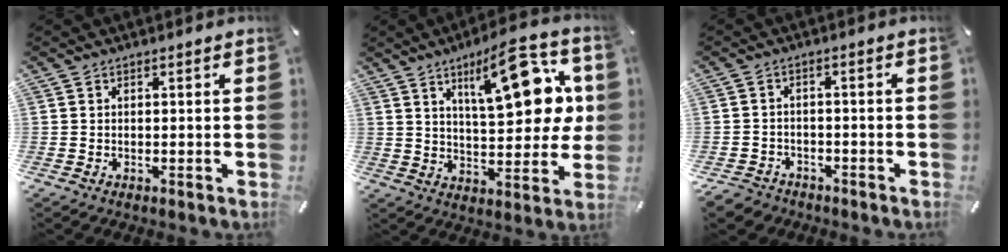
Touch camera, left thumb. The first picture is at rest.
{"total": 19.3, "force": [8.4, 7.8, 15.6], "torque": [-0.208, -0.039, 0.128]}
{"total": 3.8, "force": [-2.8, 2.5, 0.8], "torque": [-0.026, 0.013, -0.058]}